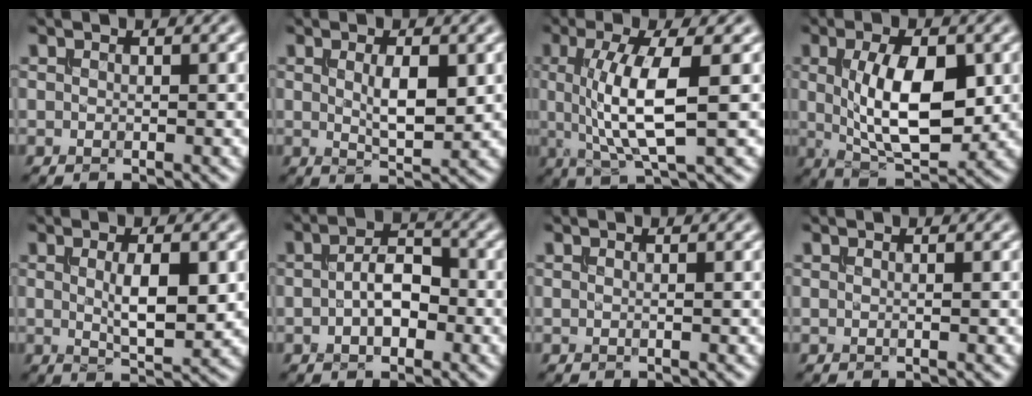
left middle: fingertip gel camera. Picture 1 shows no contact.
{"total": 3.2, "force": [0.5, 1.0, 3.0], "torque": [-0.062, -0.004, 0.014]}
{"total": 6.6, "force": [0.4, 1.5, 6.4], "torque": [-0.124, -0.001, 0.009]}
{"total": 8.2, "force": [0.6, 3.6, 7.4], "torque": [-0.135, -0.007, 0.016]}
{"total": 4.1, "force": [0.3, 1.1, 3.9], "torque": [-0.076, -0.003, 0.011]}
{"total": 3.7, "force": [-0.7, 2.0, 3.0], "torque": [-0.058, 0.005, -0.017]}
{"total": 0.0}
{"total": 0.0}